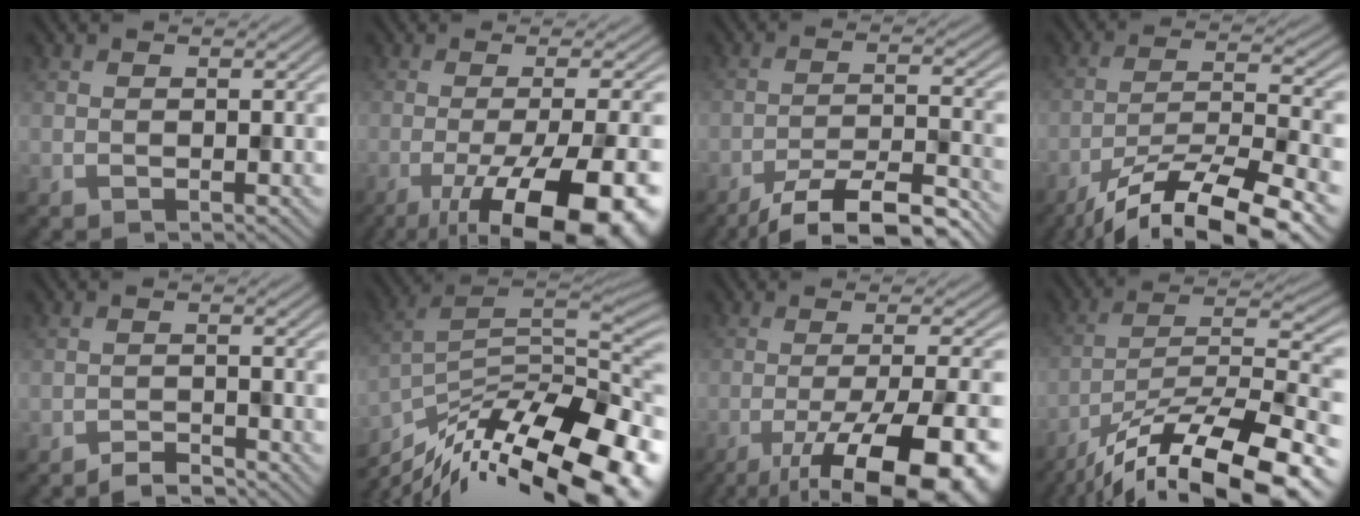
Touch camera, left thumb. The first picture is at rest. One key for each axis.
{"total": 16.4, "fx": -7.7, "fy": 4.7, "fz": 13.7, "tx": -0.172, "ty": -0.003, "tz": -0.108}
{"total": 10.2, "fx": -8.2, "fy": 1.9, "fz": 5.8, "tx": -0.098, "ty": -0.005, "tz": -0.130}
{"total": 14.3, "fx": -9.8, "fy": 3.7, "fz": 9.7, "tx": -0.173, "ty": -0.008, "tz": -0.162}
{"total": 2.2, "fx": -2.1, "fy": 0.3, "fz": 0.7, "tx": -0.008, "ty": 0.004, "tz": -0.041}
{"total": 17.3, "fx": -11.1, "fy": 6.2, "fz": 11.7, "tx": -0.202, "ty": 0.001, "tz": -0.179}
{"total": 16.9, "fx": -9.5, "fy": 4.8, "fz": 13.1, "tx": -0.168, "ty": -0.020, "tz": -0.134}
{"total": 17.3, "fx": -12.1, "fy": 5.0, "fz": 11.3, "tx": -0.196, "ty": -0.012, "tz": -0.209}